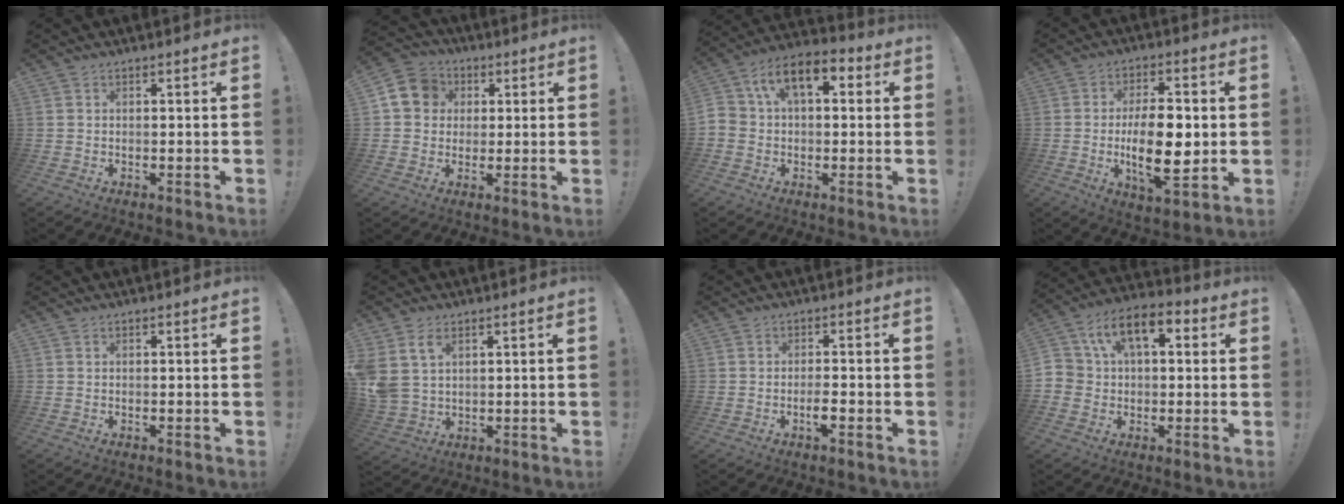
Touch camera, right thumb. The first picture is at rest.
{"total": 10.3, "force": [2.1, 9.2, 4.0], "torque": [-0.058, 0.005, 0.043]}
{"total": 10.0, "force": [2.7, 6.2, 7.3], "torque": [-0.118, 0.003, 0.053]}
{"total": 15.9, "force": [-1.2, 7.1, 14.2], "torque": [-0.237, -0.009, -0.028]}
{"total": 0.0}
{"total": 7.6, "force": [3.7, 5.0, 4.4], "torque": [-0.090, -0.014, 0.074]}
{"total": 3.1, "force": [-1.9, 1.7, 1.8], "torque": [-0.024, 0.007, -0.032]}
{"total": 11.3, "force": [3.8, 7.3, 7.8], "torque": [-0.140, -0.003, 0.070]}